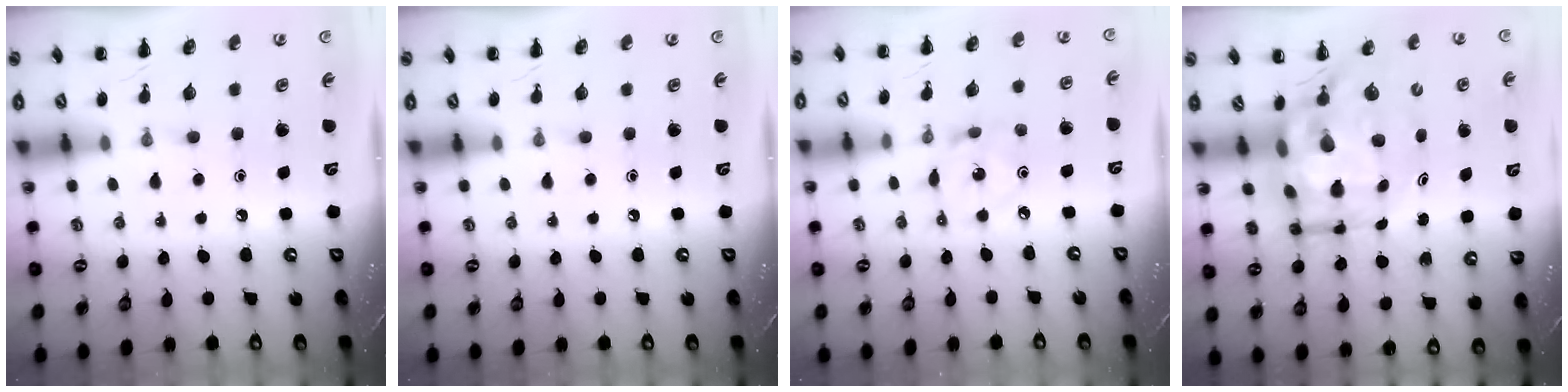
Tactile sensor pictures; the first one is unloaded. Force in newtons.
{"total": 0.0}
{"total": 2.3, "press": 2.2, "slide": 0.3}
{"total": 11.0, "press": 10.5, "slide": 3.3}